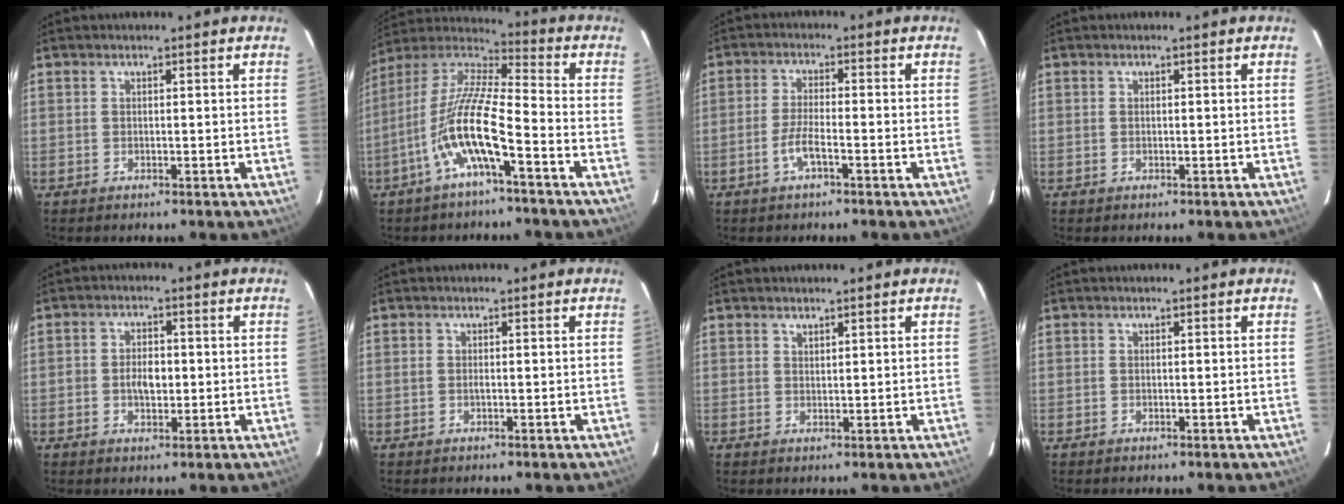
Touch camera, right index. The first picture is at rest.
{"total": 13.5, "force": [-5.9, 2.2, 11.9], "torque": [-0.231, -0.003, -0.118]}
{"total": 4.1, "force": [-2.3, 0.6, 3.4], "torque": [-0.075, -0.001, -0.046]}
{"total": 0.0}
{"total": 4.1, "force": [-0.5, 2.6, 3.2], "torque": [-0.058, 0.005, -0.007]}
{"total": 0.6, "force": [-0.1, 0.0, 0.5], "torque": [-0.011, 0.000, -0.004]}
{"total": 1.0, "force": [1.0, 0.3, 0.2], "torque": [-0.005, 0.001, 0.018]}
{"total": 0.0}